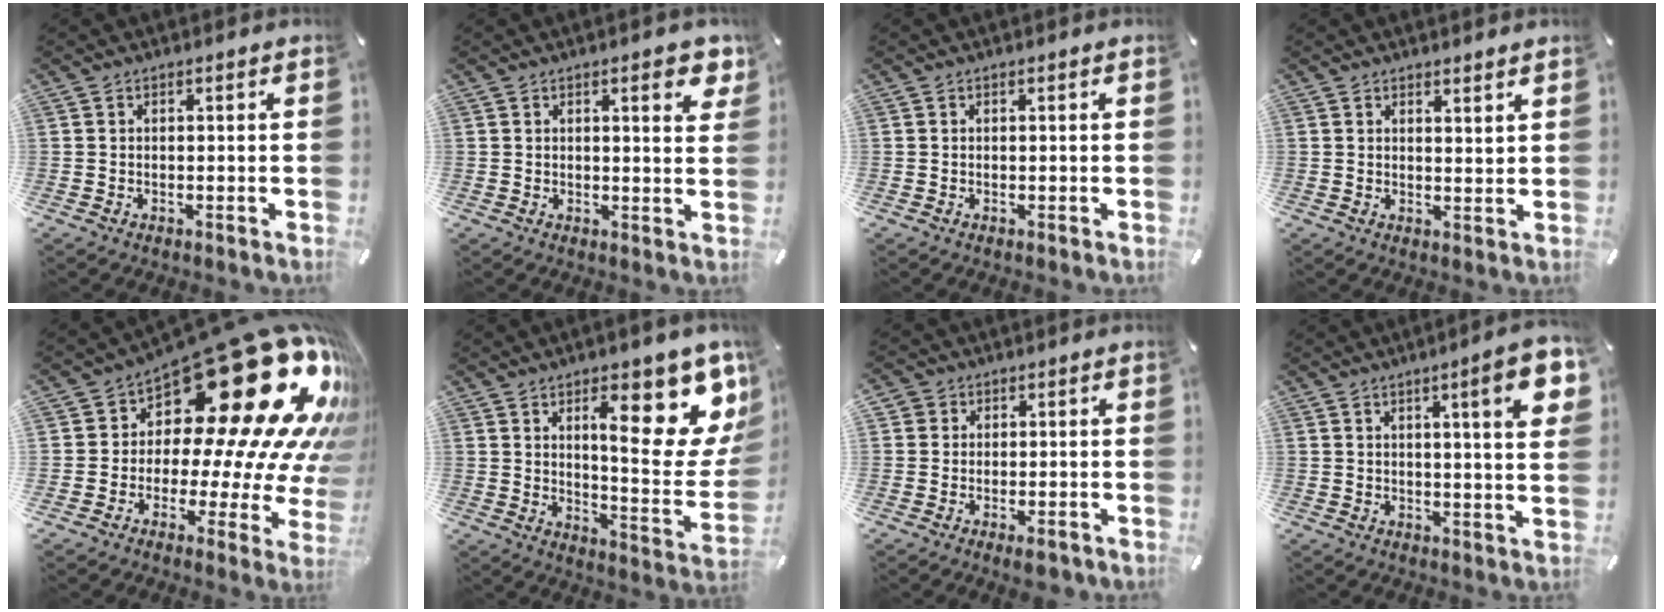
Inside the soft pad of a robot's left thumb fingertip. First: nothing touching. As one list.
[{"total": 5.6, "force": [2.9, 1.6, 4.6], "torque": [-0.054, -0.015, 0.040]}, {"total": 0.0}, {"total": 2.1, "force": [2.1, 0.2, 0.2], "torque": [-0.001, -0.015, 0.038]}, {"total": 33.3, "force": [15.7, 15.0, 25.3], "torque": [-0.333, -0.158, 0.295]}, {"total": 21.3, "force": [10.4, 6.9, 17.2], "torque": [-0.230, -0.070, 0.154]}, {"total": 3.1, "force": [-1.7, 2.2, 1.4], "torque": [-0.020, 0.016, -0.032]}, {"total": 11.3, "force": [4.2, 1.5, 10.4], "torque": [-0.148, -0.016, 0.060]}]